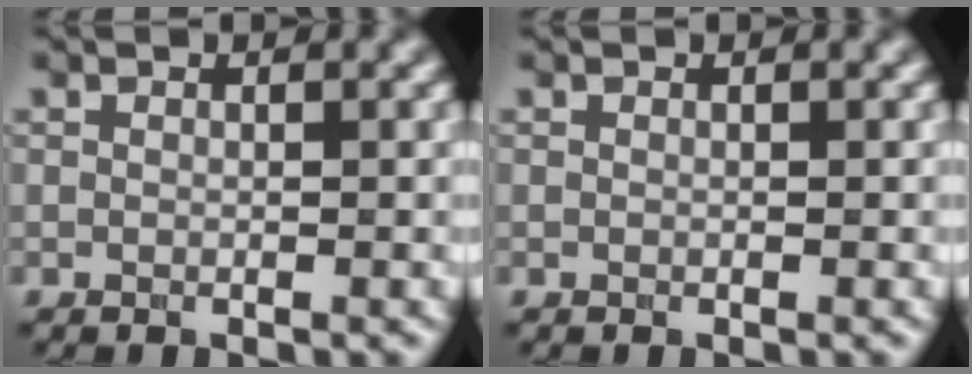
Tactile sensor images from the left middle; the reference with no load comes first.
{"total": 0.0}